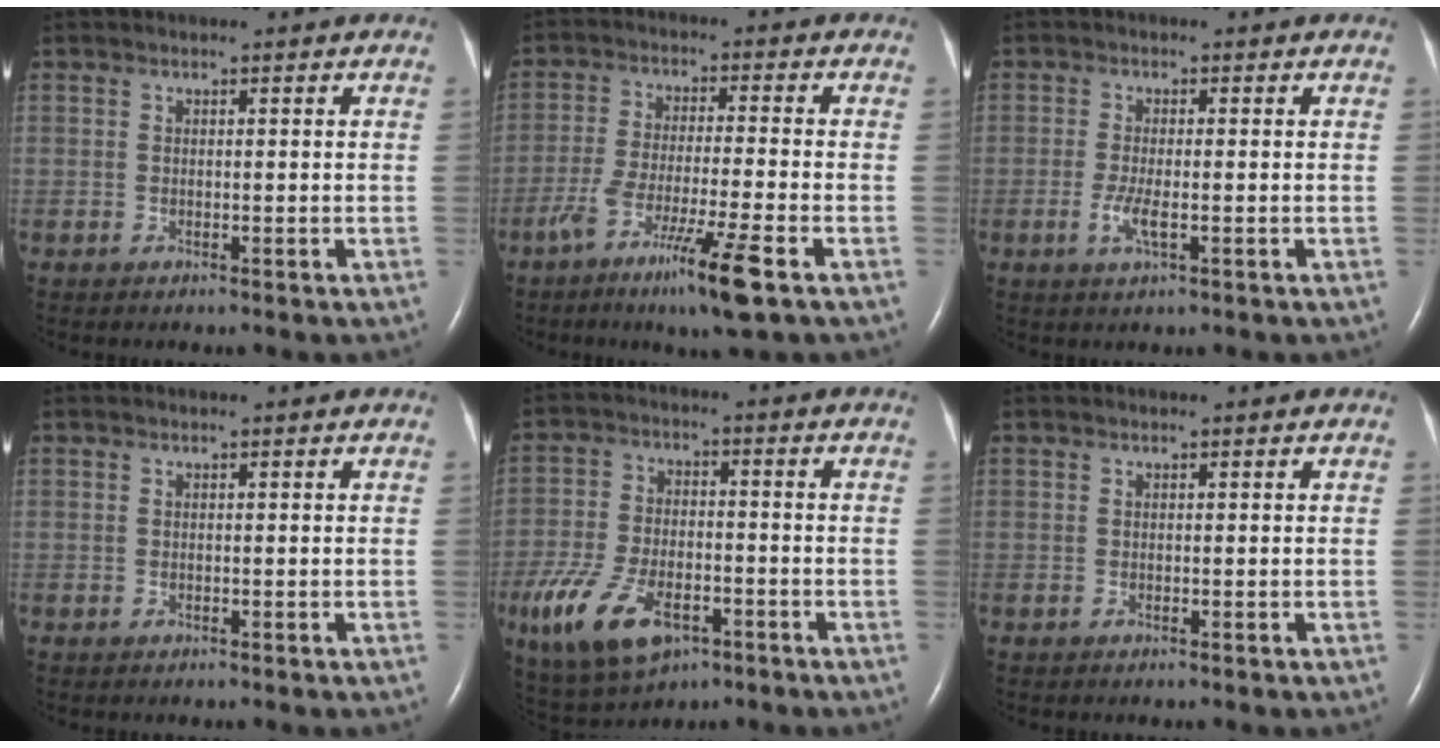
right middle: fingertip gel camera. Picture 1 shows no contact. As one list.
[{"total": 10.4, "force": [-5.9, -0.4, 8.5], "torque": [-0.161, -0.026, -0.104]}, {"total": 3.0, "force": [-0.9, 0.6, 2.8], "torque": [-0.066, -0.005, -0.016]}, {"total": 0.0}, {"total": 13.0, "force": [-6.3, 6.4, 9.4], "torque": [-0.201, -0.012, -0.103]}, {"total": 0.0}]